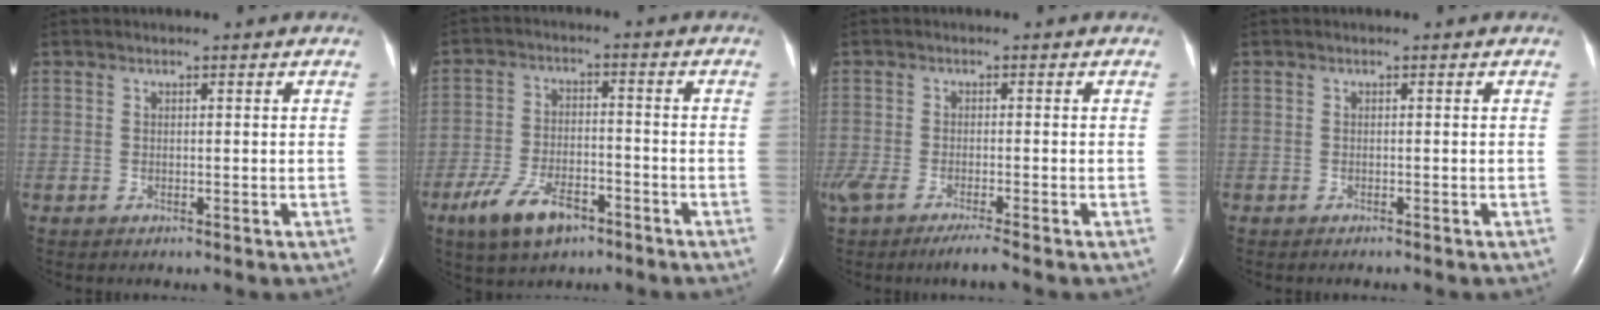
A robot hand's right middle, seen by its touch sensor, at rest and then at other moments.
{"total": 8.8, "force": [-5.5, 3.9, 5.7], "torque": [-0.123, -0.004, -0.096]}
{"total": 6.6, "force": [-5.0, 0.3, 4.3], "torque": [-0.084, -0.015, -0.086]}
{"total": 0.5, "force": [-0.5, 0.0, 0.2], "torque": [-0.008, -0.002, -0.007]}